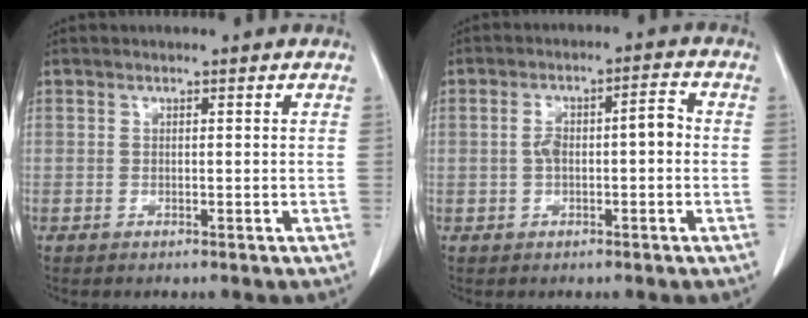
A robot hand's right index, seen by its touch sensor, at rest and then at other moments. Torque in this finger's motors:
{"motor_torque": [0.15, 0.07, 0.10, 0.05]}